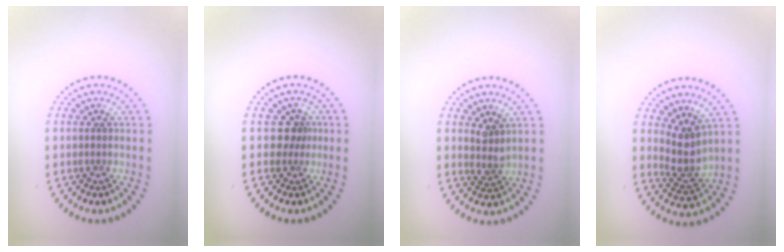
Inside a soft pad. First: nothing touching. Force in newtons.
{"total": 1.8, "press": 1.2, "slide": 1.3}
{"total": 1.8, "press": 1.3, "slide": 1.3}
{"total": 2.9, "press": 2.3, "slide": 1.7}